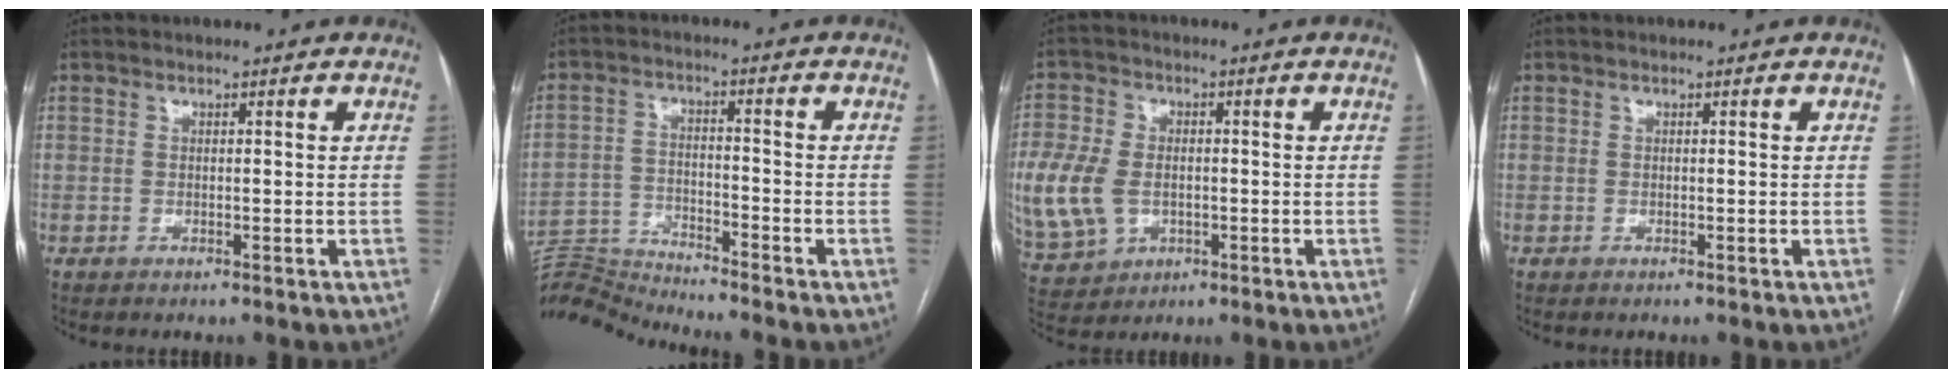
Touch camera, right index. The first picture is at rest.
{"total": 8.1, "force": [-7.8, -2.1, -0.9], "torque": [0.009, 0.006, -0.146]}
{"total": 18.5, "force": [-3.5, 14.5, 11.0], "torque": [-0.309, 0.005, -0.044]}
{"total": 0.0}